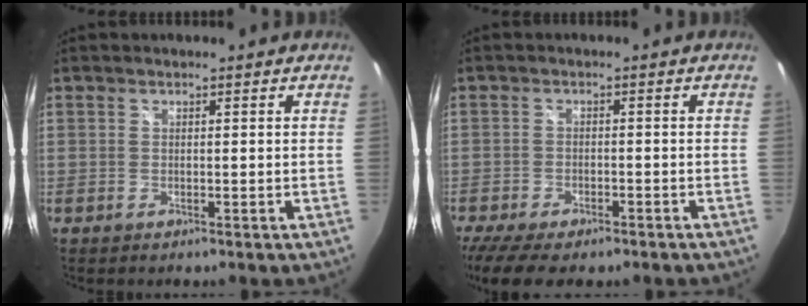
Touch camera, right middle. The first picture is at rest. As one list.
[{"total": 10.7, "force": [-8.3, 3.3, 5.9], "torque": [-0.137, -0.039, -0.138]}]